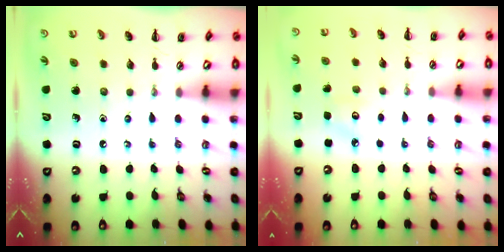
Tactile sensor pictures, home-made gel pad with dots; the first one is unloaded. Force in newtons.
{"total": 2.9, "press": 2.8, "slide": 0.7}